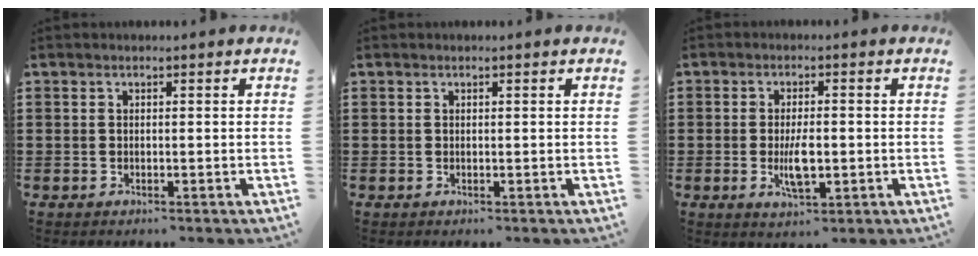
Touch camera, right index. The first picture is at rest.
{"total": 0.0}
{"total": 4.9, "force": [-0.7, 1.7, 4.6], "torque": [-0.094, -0.003, -0.016]}